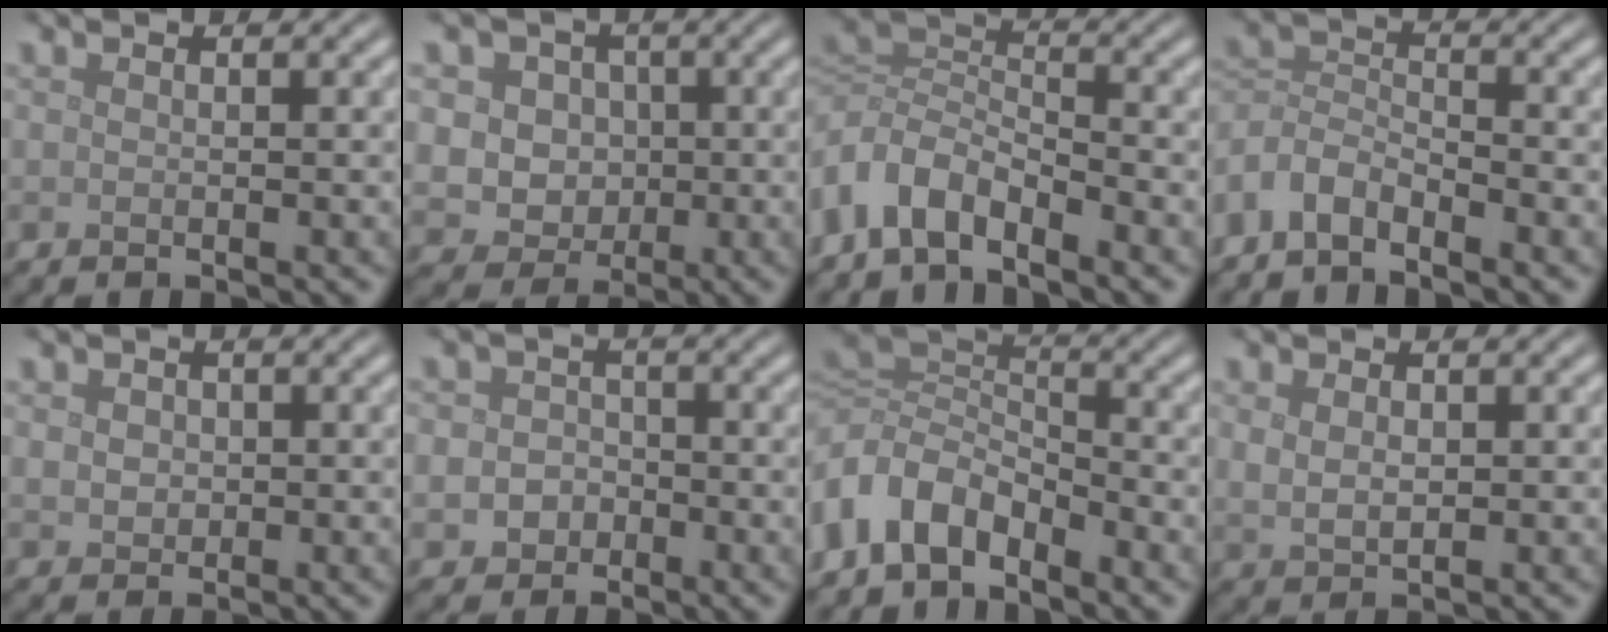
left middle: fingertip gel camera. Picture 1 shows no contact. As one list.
[{"total": 5.7, "force": [1.0, 5.1, 2.4], "torque": [-0.035, 0.017, 0.008]}, {"total": 5.4, "force": [-2.9, 3.2, 3.3], "torque": [-0.068, 0.001, -0.072]}, {"total": 3.7, "force": [-2.9, 1.6, 1.7], "torque": [-0.035, 0.003, -0.071]}, {"total": 1.4, "force": [0.3, 1.2, 0.6], "torque": [-0.009, -0.003, 0.007]}, {"total": 3.0, "force": [-0.8, 2.7, 1.0], "torque": [0.007, 0.002, -0.024]}, {"total": 6.7, "force": [-3.3, 4.2, 3.9], "torque": [-0.082, 0.004, -0.079]}, {"total": 1.9, "force": [0.6, 1.2, 1.4], "torque": [-0.035, -0.005, 0.015]}]